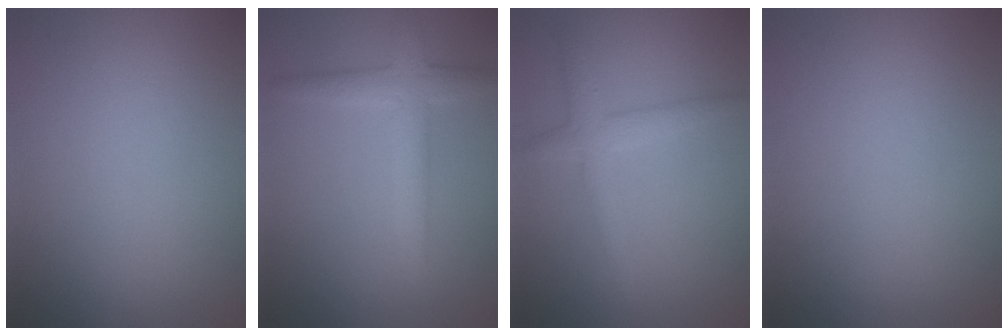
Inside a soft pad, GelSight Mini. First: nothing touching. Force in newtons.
{"total": 3.4, "press": 3.4, "slide": 0.1}
{"total": 2.5, "press": 2.5, "slide": 0.1}
{"total": 0.0}